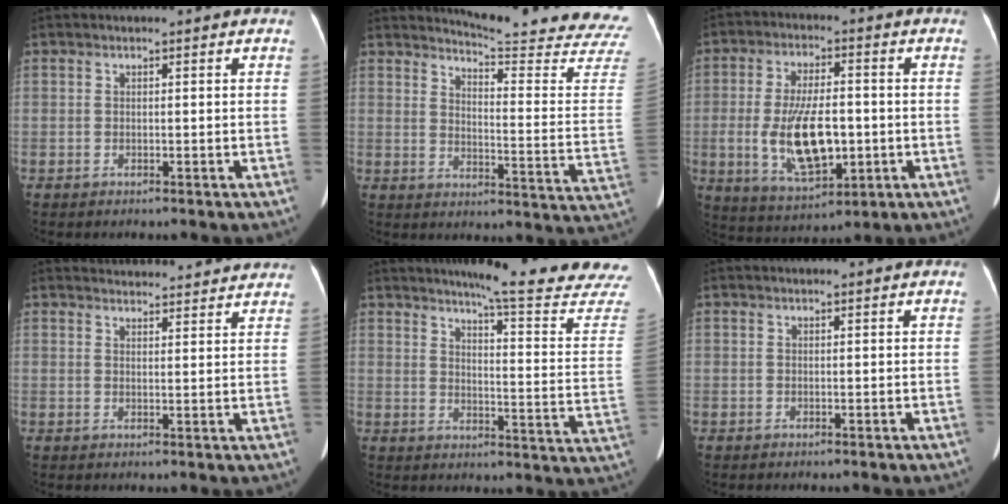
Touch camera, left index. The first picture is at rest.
{"total": 21.6, "force": [21.1, -0.8, 4.5], "torque": [-0.063, -0.166, 0.233]}
{"total": 12.2, "force": [-1.8, 5.0, 10.9], "torque": [-0.217, -0.005, -0.021]}
{"total": 13.6, "force": [13.2, 2.2, 2.6], "torque": [-0.019, 0.022, 0.148]}
{"total": 18.8, "force": [17.4, -0.8, 7.0], "torque": [-0.090, -0.111, 0.196]}
{"total": 0.0}